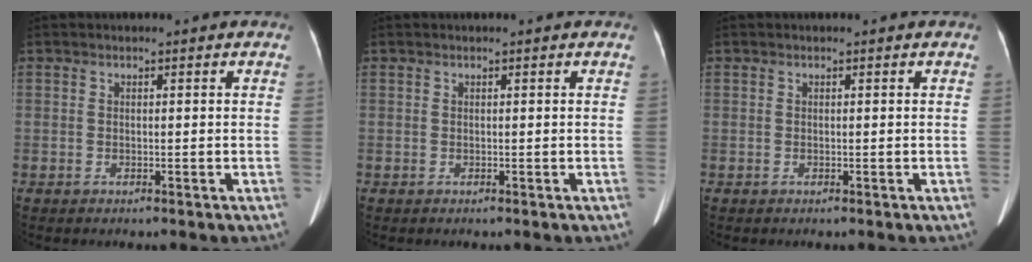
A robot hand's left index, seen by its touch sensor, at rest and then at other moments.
{"total": 0.0}
{"total": 0.0}